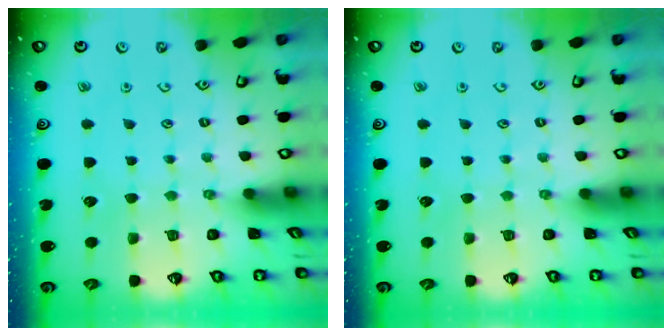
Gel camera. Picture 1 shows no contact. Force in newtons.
{"total": 0.0}